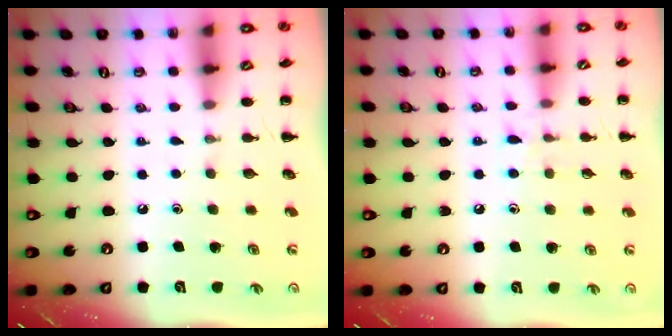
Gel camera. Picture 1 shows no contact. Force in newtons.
{"total": 6.3, "press": 5.9, "slide": 2.3}